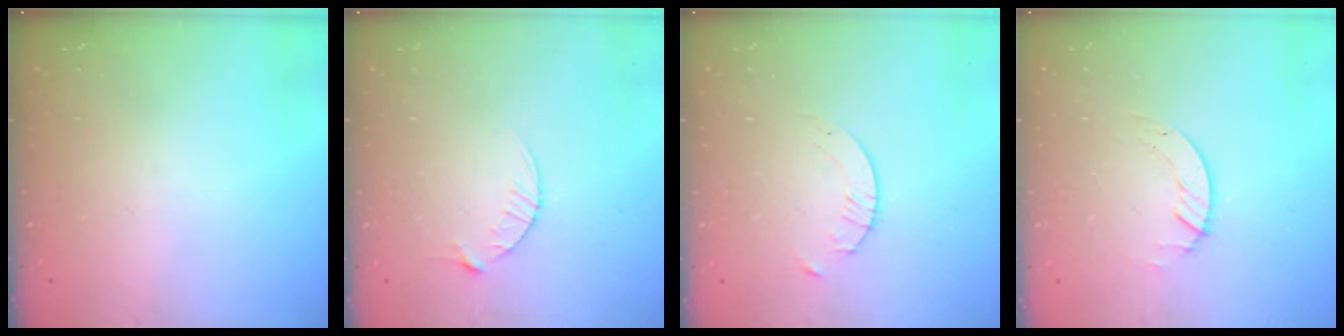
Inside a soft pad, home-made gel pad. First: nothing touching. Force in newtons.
{"total": 3.6, "press": 3.5, "slide": 0.5}
{"total": 2.1, "press": 2.1, "slide": 0.3}
{"total": 1.3, "press": 1.2, "slide": 0.1}